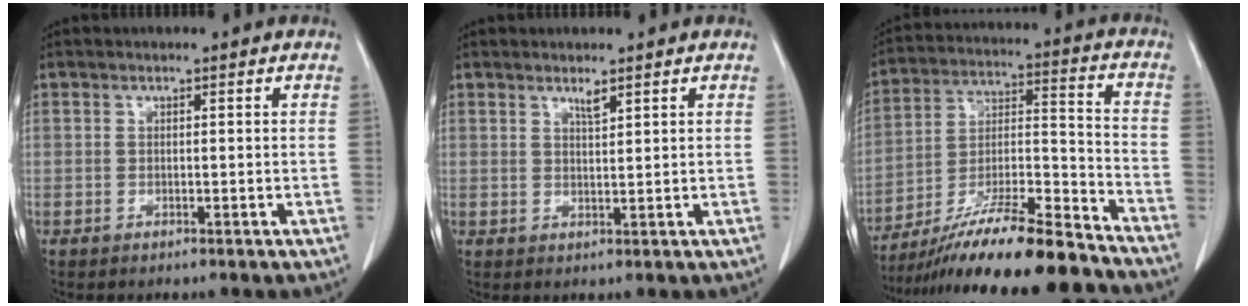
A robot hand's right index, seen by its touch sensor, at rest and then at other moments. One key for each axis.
{"total": 1.6, "fx": 1.2, "fy": 0.1, "fz": 1.0, "tx": -0.019, "ty": -0.005, "tz": 0.024}
{"total": 21.3, "fx": -18.0, "fy": 1.0, "fz": 11.3, "tx": -0.195, "ty": -0.009, "tz": -0.310}